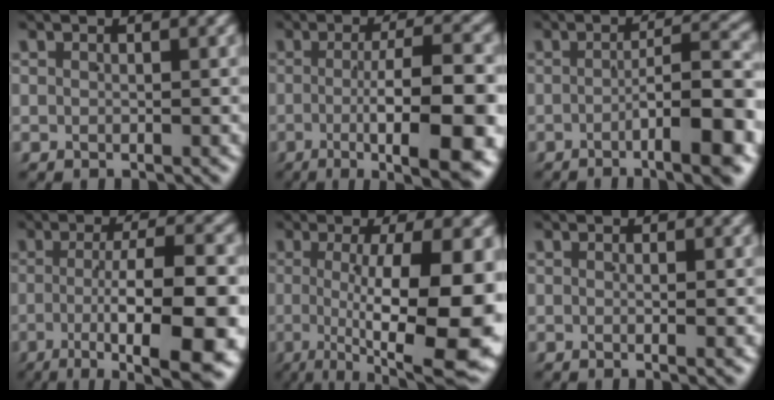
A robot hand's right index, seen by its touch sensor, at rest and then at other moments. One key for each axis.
{"total": 10.5, "fx": -4.0, "fy": 2.0, "fz": 9.5, "tx": -0.130, "ty": -0.007, "tz": -0.056}
{"total": 7.6, "fx": -3.5, "fy": 1.1, "fz": 6.6, "tx": -0.082, "ty": 0.006, "tz": -0.055}
{"total": 11.0, "fx": -4.7, "fy": 2.5, "fz": 9.6, "tx": -0.135, "ty": -0.017, "tz": -0.061}
{"total": 12.0, "fx": -1.2, "fy": 3.2, "fz": 11.5, "tx": -0.158, "ty": -0.006, "tz": -0.007}
{"total": 1.1, "fx": 0.0, "fy": -0.5, "fz": 1.0, "tx": -0.012, "ty": 0.000, "tz": -0.003}